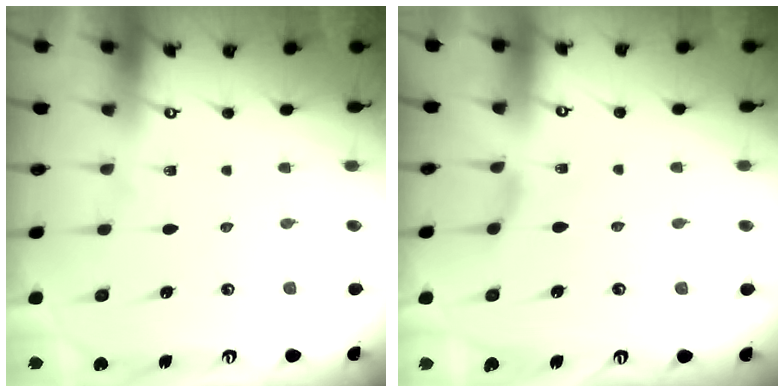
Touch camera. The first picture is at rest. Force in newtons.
{"total": 2.4, "press": 2.3, "slide": 0.6}